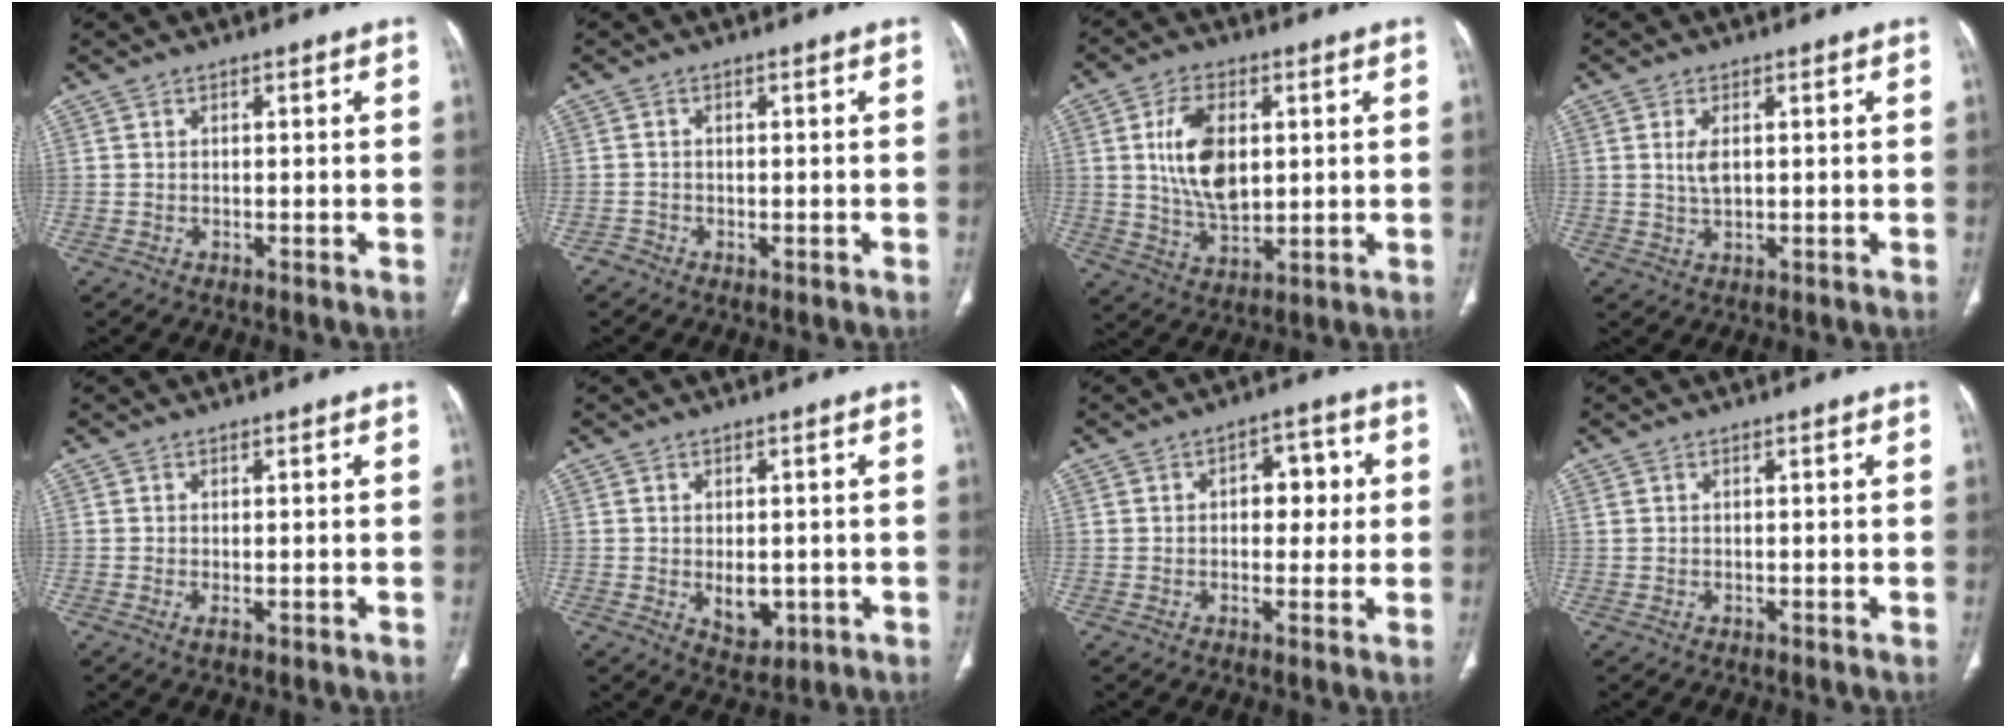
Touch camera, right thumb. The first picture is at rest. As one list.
[{"total": 1.0, "force": [-0.7, 0.7, 0.0], "torque": [0.005, 0.003, -0.019]}, {"total": 12.1, "force": [2.3, 7.1, 9.5], "torque": [-0.160, -0.012, 0.049]}, {"total": 3.4, "force": [0.8, 1.7, 2.9], "torque": [-0.060, -0.006, 0.019]}, {"total": 1.2, "force": [-0.4, 0.5, 1.0], "torque": [-0.020, -0.003, -0.005]}, {"total": 5.0, "force": [-0.8, 3.3, 3.7], "torque": [-0.034, -0.008, 0.002]}, {"total": 6.7, "force": [0.9, 4.3, 5.1], "torque": [-0.033, 0.012, 0.009]}, {"total": 0.6, "force": [0.3, 0.4, 0.3], "torque": [-0.004, 0.005, 0.007]}]